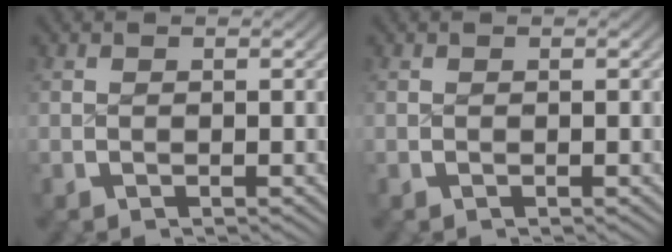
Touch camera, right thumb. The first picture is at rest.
{"total": 0.0}